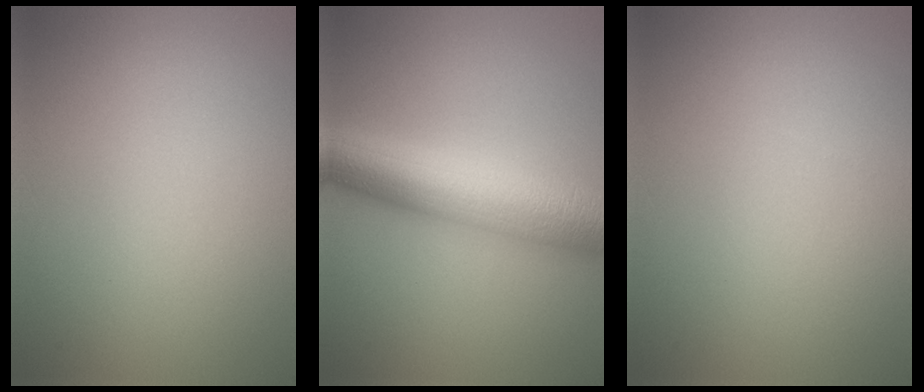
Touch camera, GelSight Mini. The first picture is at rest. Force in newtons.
{"total": 9.1, "press": 9.1, "slide": 0.1}
{"total": 0.0}